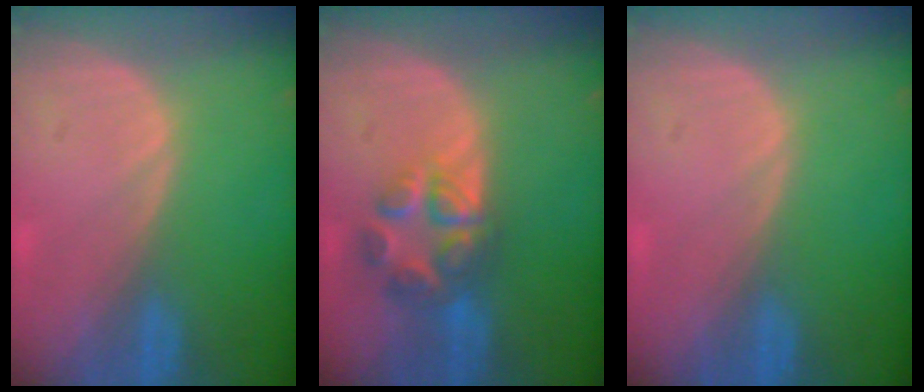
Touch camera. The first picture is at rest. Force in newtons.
{"total": 7.0, "press": 6.0, "slide": 3.8}
{"total": 0.0}